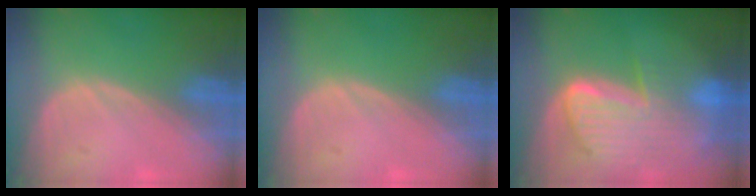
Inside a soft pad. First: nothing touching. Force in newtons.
{"total": 0.0}
{"total": 9.9, "press": 8.5, "slide": 5.1}